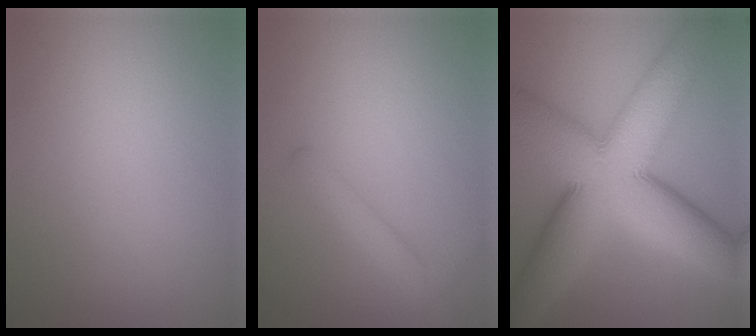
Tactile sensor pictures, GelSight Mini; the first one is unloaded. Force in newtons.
{"total": 2.3, "press": 2.3, "slide": 0.1}
{"total": 15.4, "press": 15.4, "slide": 0.1}